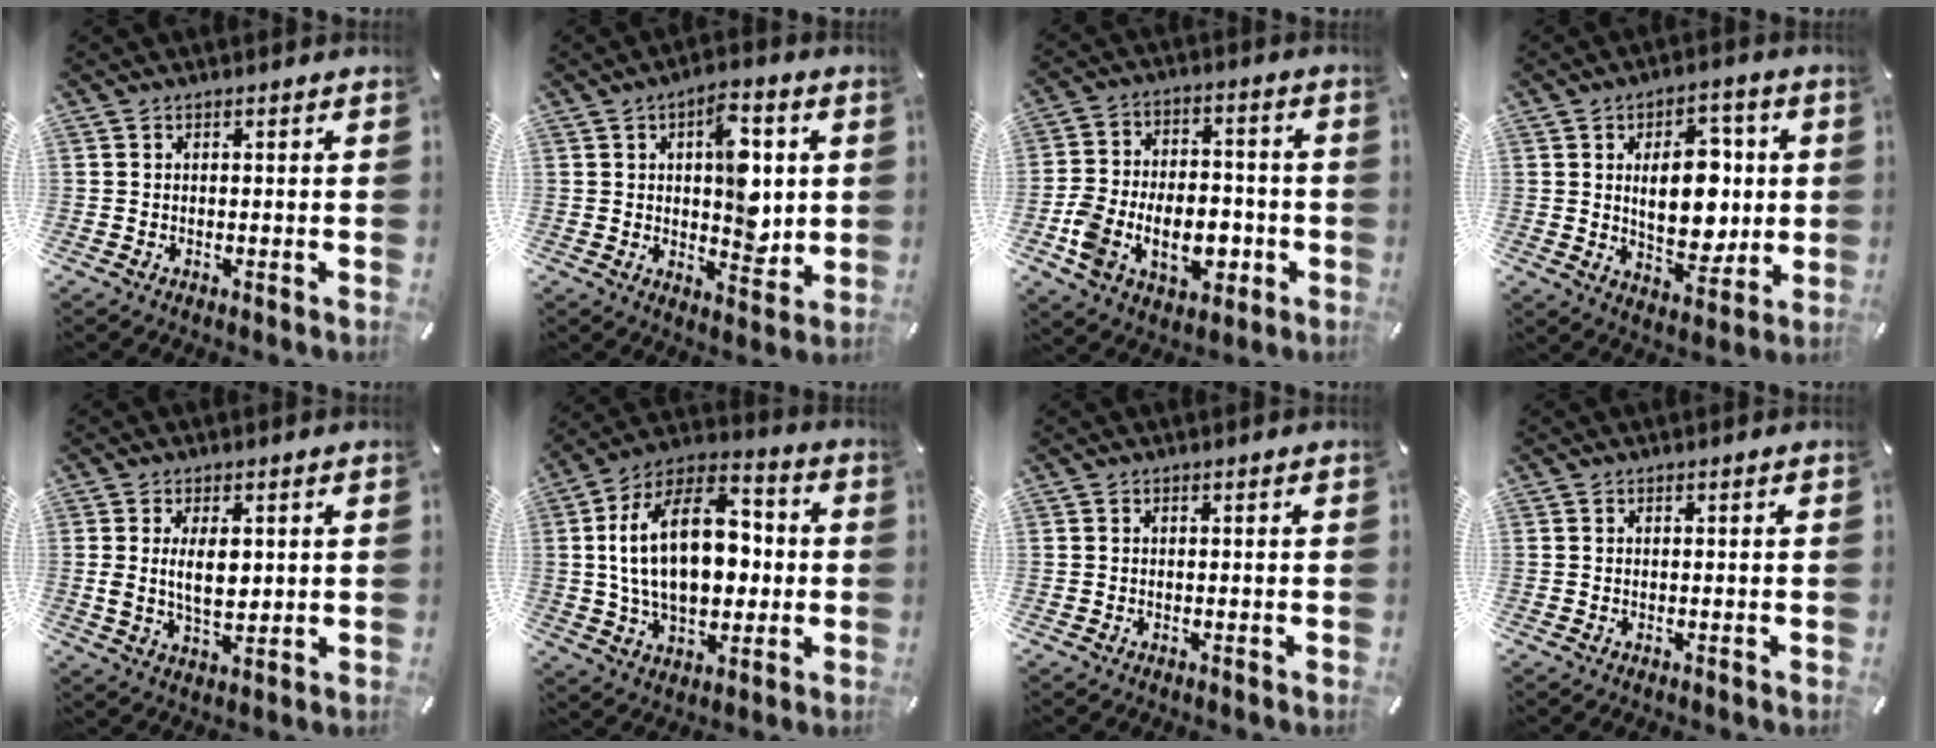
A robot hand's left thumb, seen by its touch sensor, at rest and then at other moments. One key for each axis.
{"total": 12.7, "fx": 2.0, "fy": 7.5, "fz": 10.0, "tx": -0.113, "ty": -0.006, "tz": 0.033}
{"total": 14.9, "fx": -4.9, "fy": 10.3, "fz": 9.6, "tx": -0.192, "ty": 0.016, "tz": -0.088}
{"total": 14.4, "fx": 1.8, "fy": 9.3, "fz": 10.8, "tx": -0.157, "ty": -0.003, "tz": 0.028}
{"total": 7.6, "fx": 1.4, "fy": 3.7, "fz": 6.4, "tx": -0.117, "ty": -0.009, "tz": 0.016}
{"total": 22.6, "fx": 1.2, "fy": 14.2, "fz": 17.6, "tx": -0.319, "ty": 0.007, "tz": 0.015}
{"total": 0.0}
{"total": 0.0}